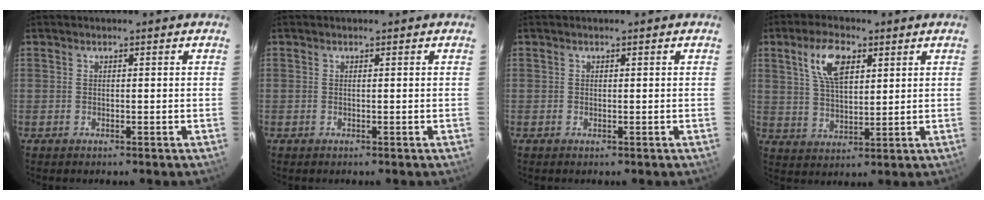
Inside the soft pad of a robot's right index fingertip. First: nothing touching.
{"total": 0.0}
{"total": 0.0}
{"total": 9.0, "force": [4.1, 4.2, 6.9], "torque": [-0.131, 0.014, 0.079]}